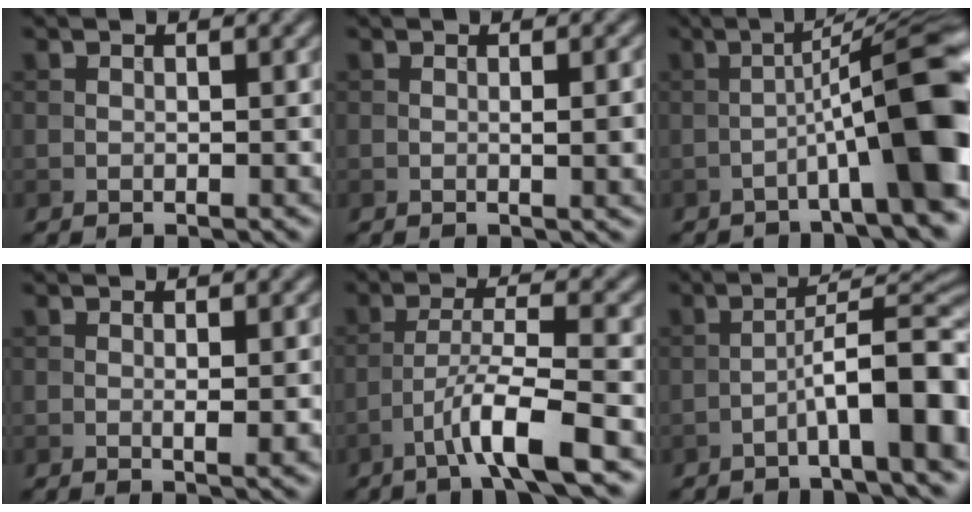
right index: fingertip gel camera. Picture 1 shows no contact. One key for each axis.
{"total": 2.7, "fx": -0.1, "fy": 0.6, "fz": 2.6, "tx": -0.034, "ty": -0.001, "tz": 0.000}
{"total": 10.6, "fx": -3.1, "fy": 1.1, "fz": 10.1, "tx": -0.141, "ty": 0.027, "tz": -0.052}
{"total": 2.0, "fx": -0.1, "fy": 0.4, "fz": 2.0, "tx": -0.029, "ty": -0.005, "tz": 0.000}
{"total": 5.7, "fx": -3.2, "fy": 0.5, "fz": 4.7, "tx": -0.081, "ty": 0.008, "tz": -0.062}
{"total": 9.5, "fx": -3.8, "fy": 1.8, "fz": 8.4, "tx": -0.118, "ty": 0.027, "tz": -0.061}